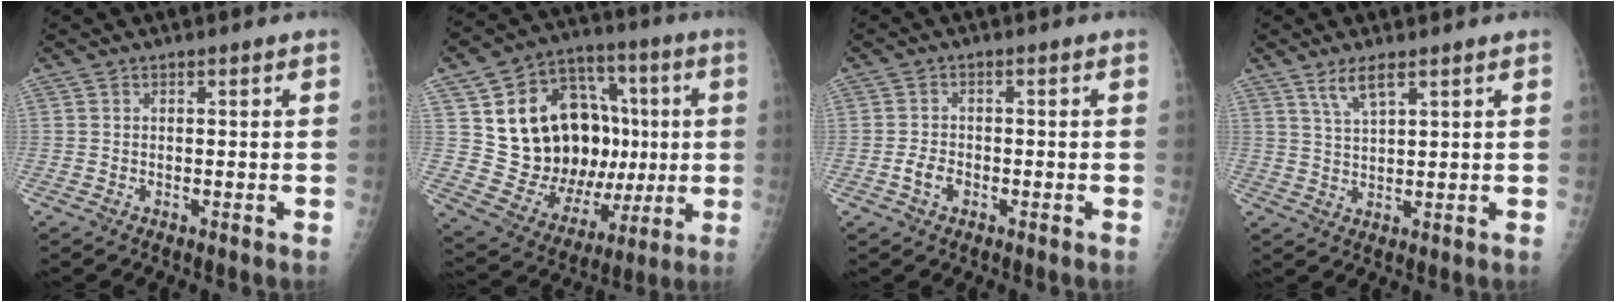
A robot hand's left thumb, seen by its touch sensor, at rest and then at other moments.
{"total": 26.2, "force": [2.5, 17.1, 19.7], "torque": [-0.278, 0.013, 0.060]}
{"total": 3.3, "force": [-1.2, 2.3, 2.0], "torque": [-0.035, 0.010, -0.022]}
{"total": 4.7, "force": [3.0, 1.2, 3.4], "torque": [-0.068, -0.013, 0.066]}